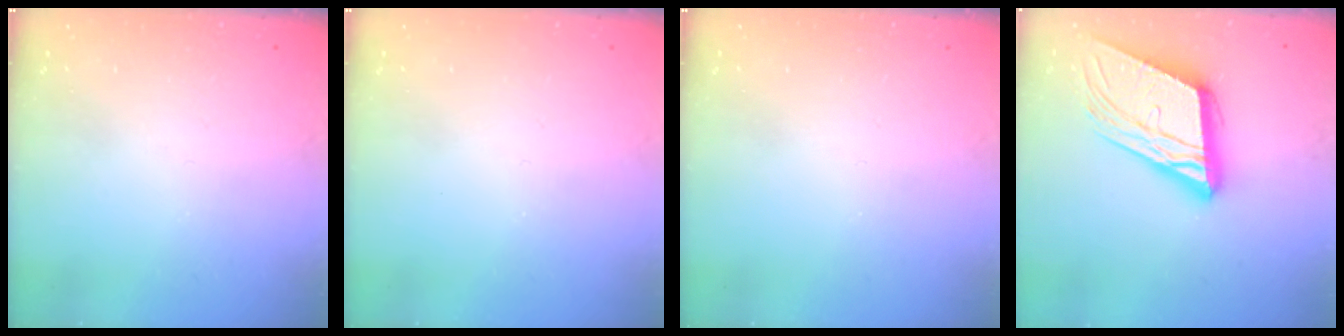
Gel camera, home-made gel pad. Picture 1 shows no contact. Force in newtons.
{"total": 0.0}
{"total": 0.0}
{"total": 18.1, "press": 17.7, "slide": 3.6}